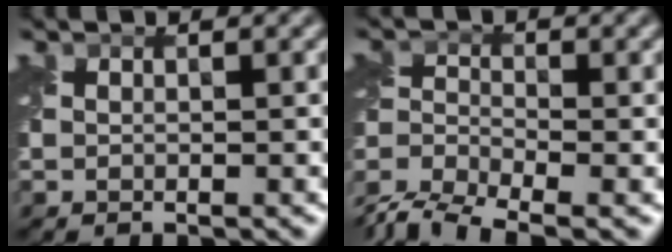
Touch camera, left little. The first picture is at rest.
{"total": 8.7, "force": [-7.1, 3.0, 4.1], "torque": [-0.084, -0.024, -0.133]}